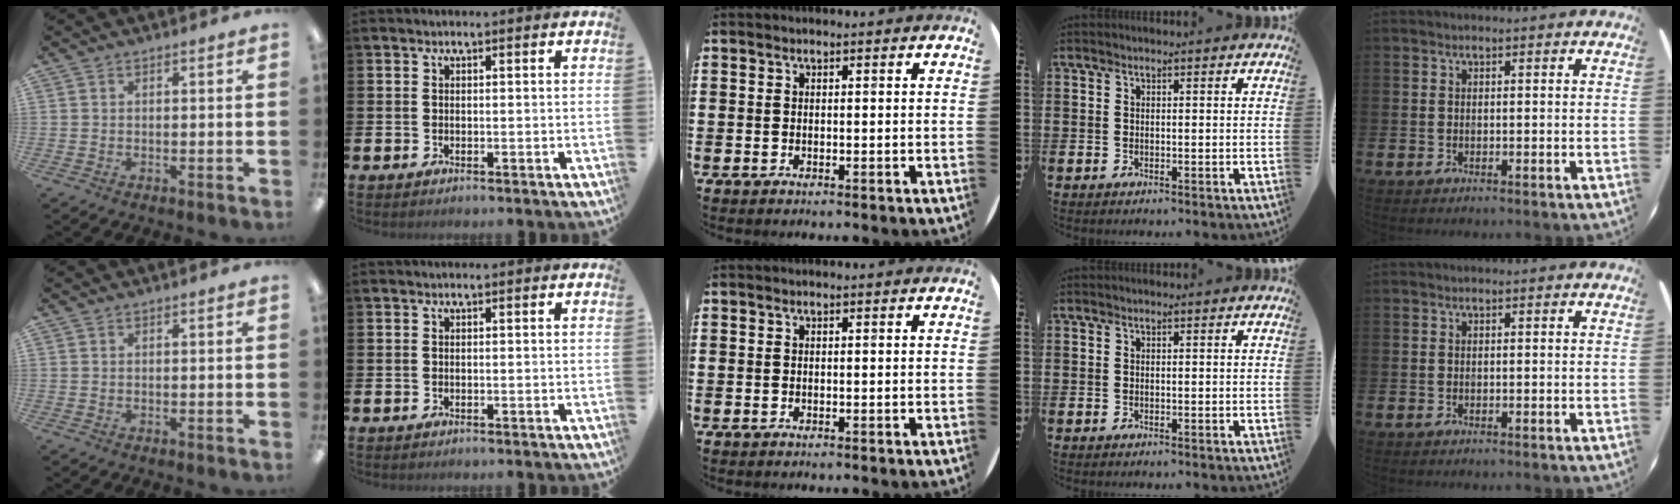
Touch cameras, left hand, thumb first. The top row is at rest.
{}